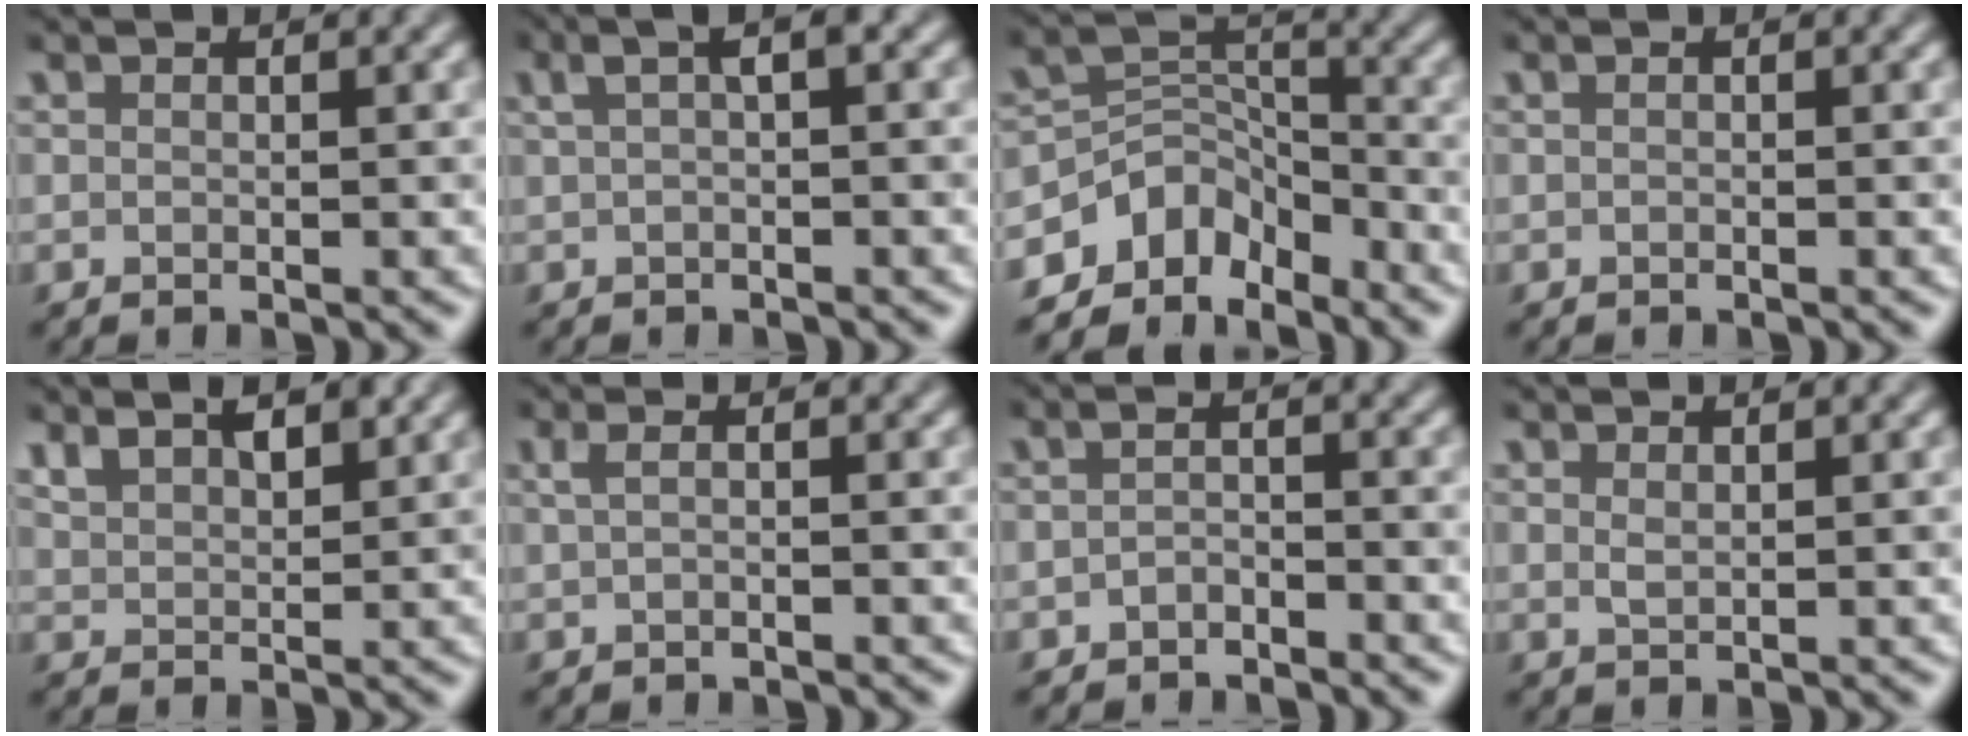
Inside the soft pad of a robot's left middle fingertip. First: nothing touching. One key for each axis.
{"total": 2.7, "fx": 0.9, "fy": 0.6, "fz": 2.5, "tx": -0.038, "ty": 0.018, "tz": 0.012}
{"total": 5.4, "fx": -4.4, "fy": 2.8, "fz": 1.4, "tx": -0.010, "ty": -0.002, "tz": -0.088}
{"total": 0.0}
{"total": 3.1, "fx": 2.1, "fy": 1.4, "fz": 1.8, "tx": -0.040, "ty": 0.002, "tz": 0.043}
{"total": 1.2, "fx": 0.1, "fy": 0.3, "fz": 1.2, "tx": -0.023, "ty": 0.002, "tz": -0.001}
{"total": 1.2, "fx": -1.1, "fy": 0.4, "fz": 0.5, "tx": -0.011, "ty": 0.001, "tz": -0.023}
{"total": 0.7, "fx": 0.4, "fy": 0.2, "fz": 0.5, "tx": -0.012, "ty": -0.002, "tz": 0.009}